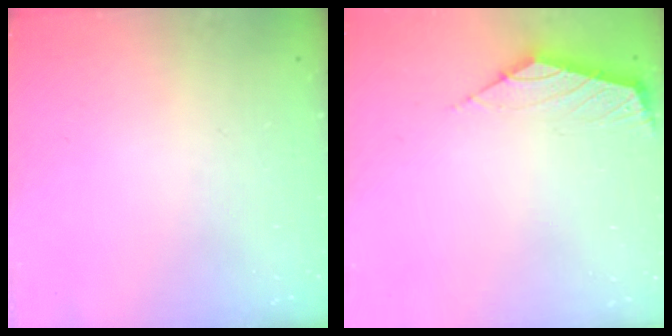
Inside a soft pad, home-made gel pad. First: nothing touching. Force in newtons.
{"total": 2.5, "press": 2.4, "slide": 0.7}